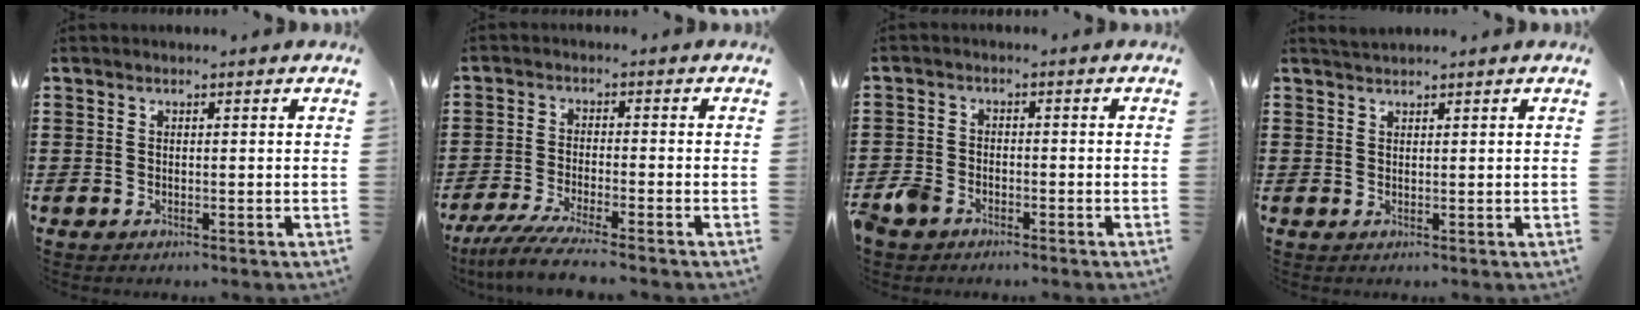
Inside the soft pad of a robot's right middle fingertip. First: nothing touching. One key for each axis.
{"total": 5.4, "fx": -4.7, "fy": -0.3, "fz": 2.8, "tx": -0.075, "ty": -0.026, "tz": -0.092}
{"total": 3.1, "fx": -2.5, "fy": 1.6, "fz": 0.9, "tx": -0.040, "ty": -0.003, "tz": -0.057}
{"total": 1.3, "fx": 1.3, "fy": 0.2, "fz": 0.4, "tx": -0.011, "ty": 0.002, "tz": 0.023}